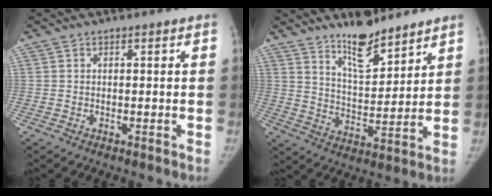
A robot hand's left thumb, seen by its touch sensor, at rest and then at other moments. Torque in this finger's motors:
{"motor_torque": [0.56, -0.20, 0.89, -1.07, 0.11]}